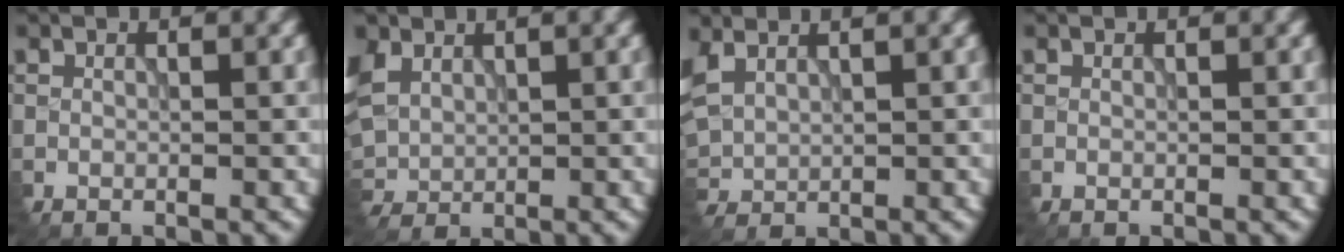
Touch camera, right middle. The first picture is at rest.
{"total": 6.2, "force": [2.4, 4.3, 3.8], "torque": [-0.138, 0.014, 0.052]}
{"total": 4.6, "force": [2.6, 2.7, 2.8], "torque": [-0.101, 0.013, 0.056]}
{"total": 0.0}